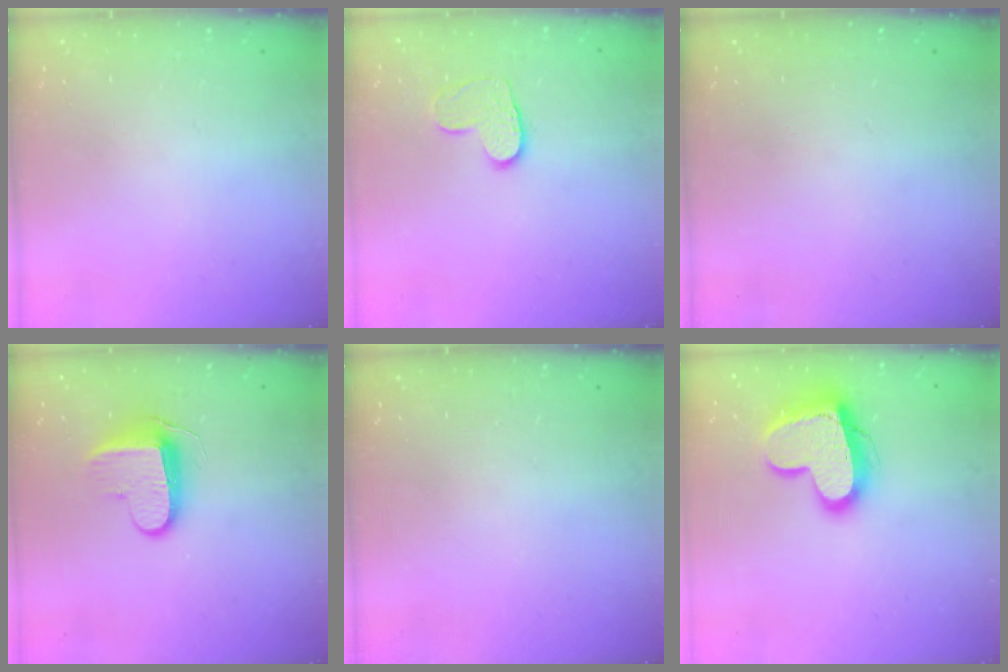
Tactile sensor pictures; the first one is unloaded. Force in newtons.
{"total": 8.8, "press": 8.8, "slide": 0.7}
{"total": 0.0}
{"total": 9.2, "press": 9.2, "slide": 0.9}
{"total": 0.0}
{"total": 16.5, "press": 16.4, "slide": 1.5}